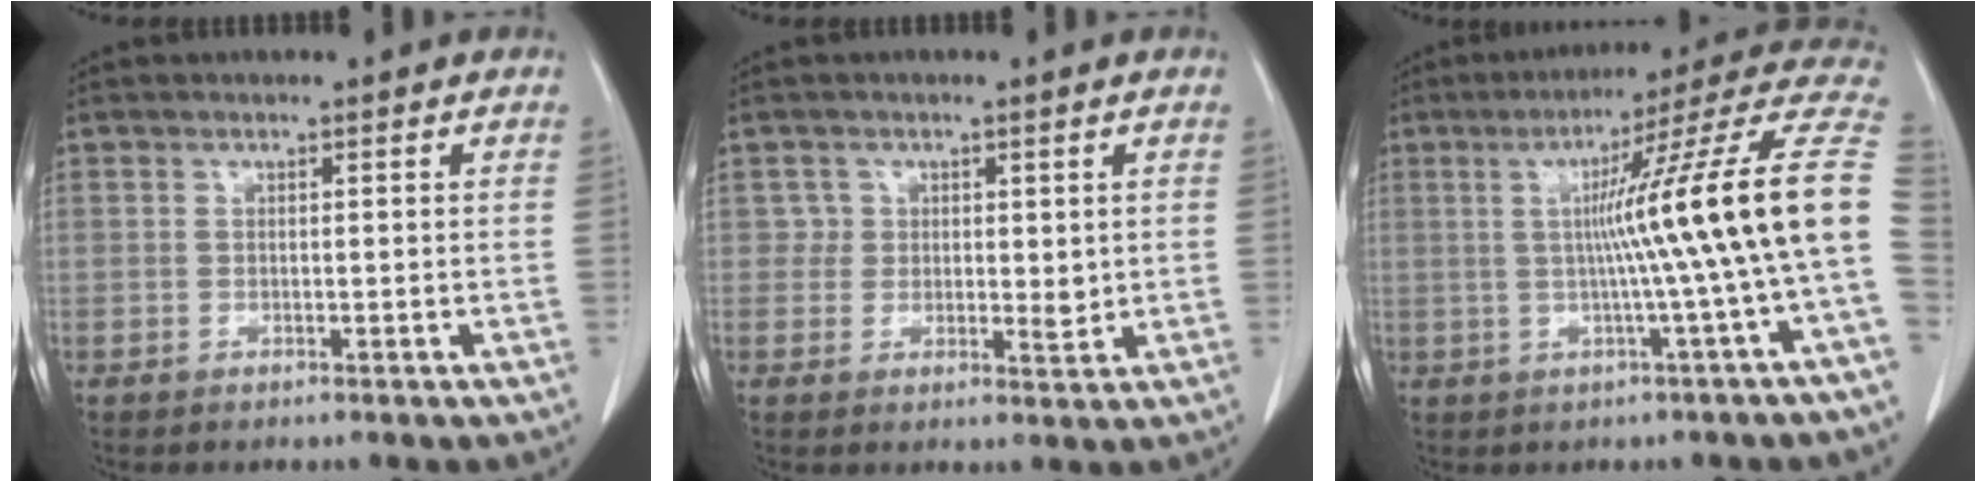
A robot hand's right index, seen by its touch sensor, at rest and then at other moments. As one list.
[{"total": 3.0, "force": [0.8, 2.6, 1.4], "torque": [-0.007, -0.005, 0.009]}, {"total": 17.8, "force": [-0.5, -2.5, 17.6], "torque": [-0.226, 0.023, -0.018]}]